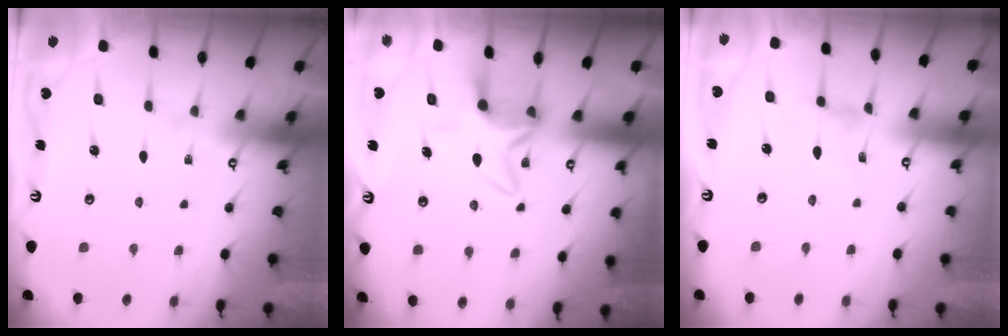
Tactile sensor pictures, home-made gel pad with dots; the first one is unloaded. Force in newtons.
{"total": 7.2, "press": 7.1, "slide": 1.0}
{"total": 1.5, "press": 1.5, "slide": 0.3}